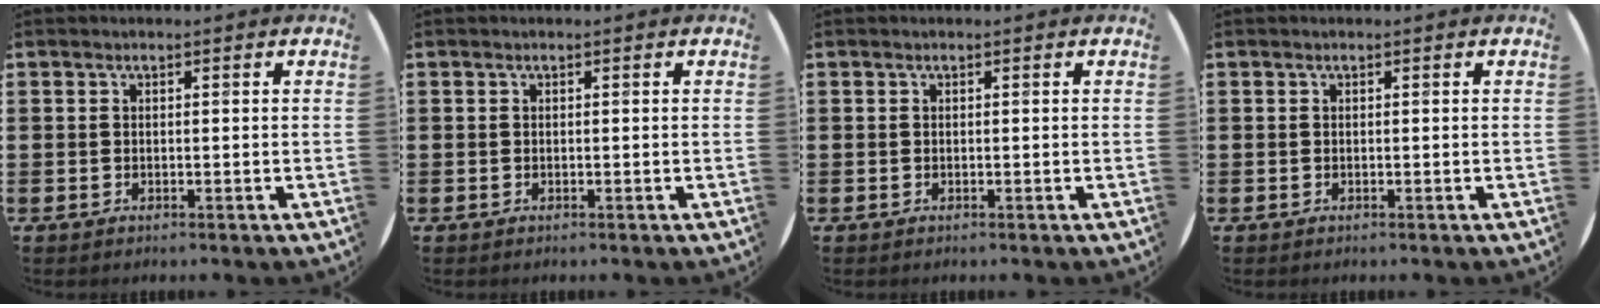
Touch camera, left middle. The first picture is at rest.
{"total": 0.0}
{"total": 0.0}
{"total": 0.0}